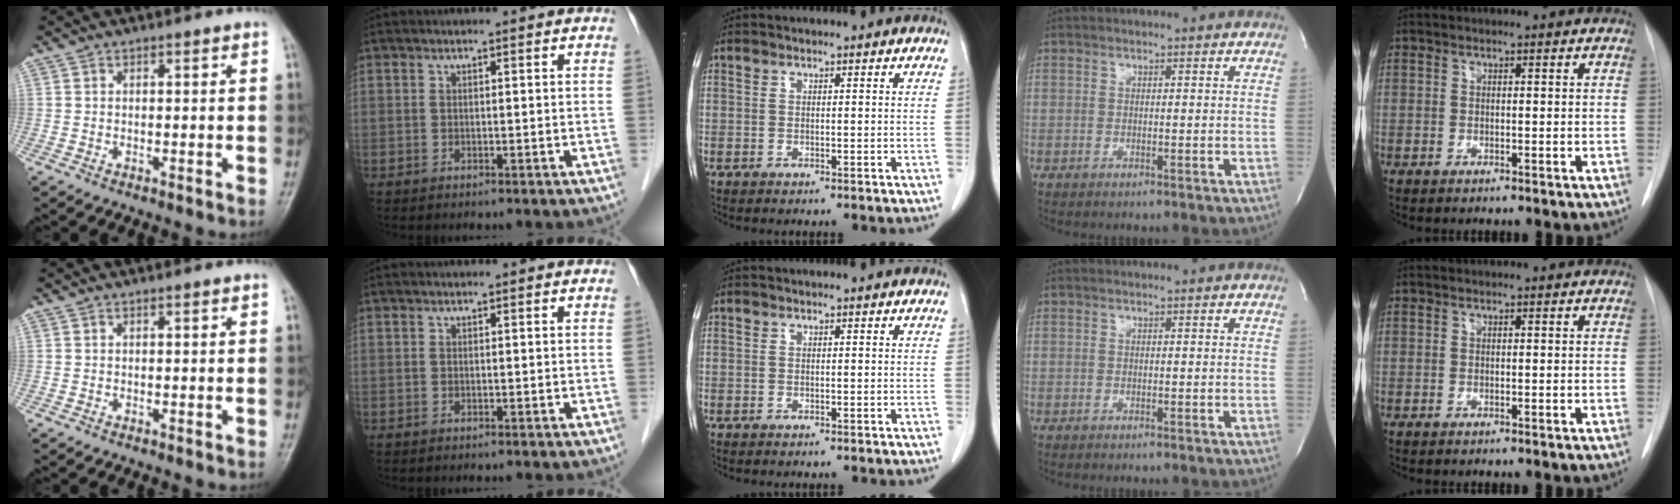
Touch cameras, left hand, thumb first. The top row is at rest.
{}